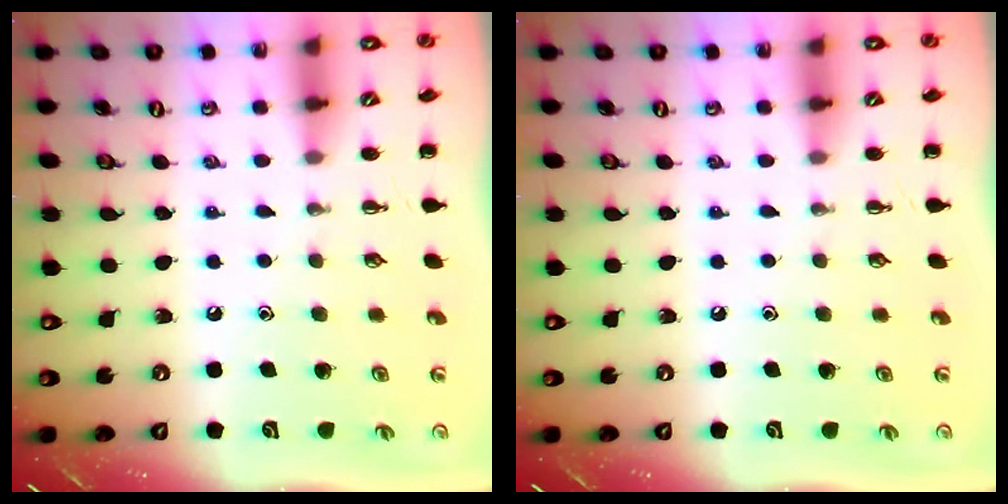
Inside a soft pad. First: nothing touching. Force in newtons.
{"total": 0.0}